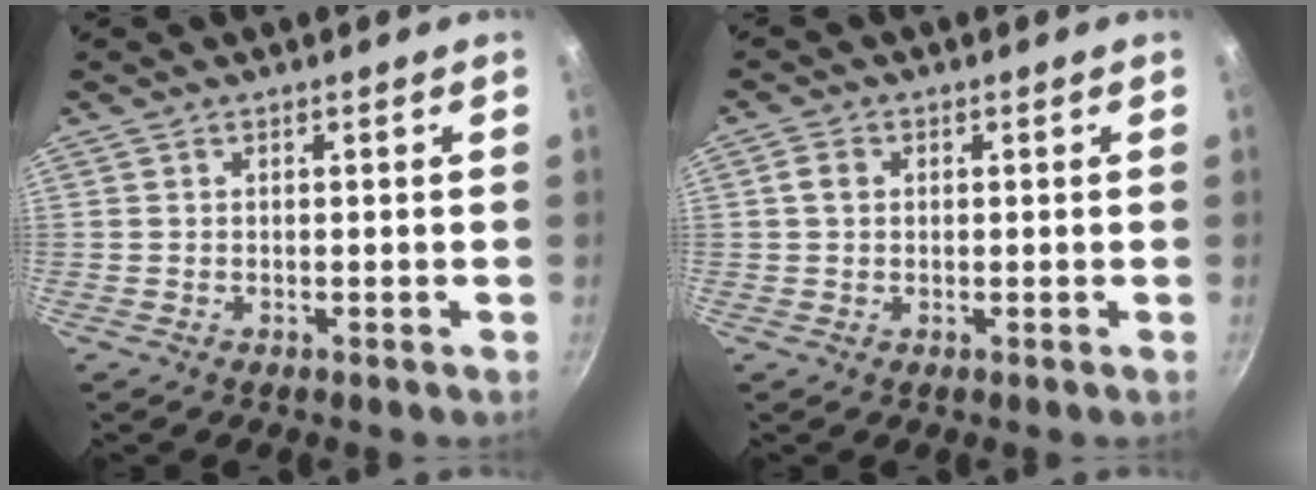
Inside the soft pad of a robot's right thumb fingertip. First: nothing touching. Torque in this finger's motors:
{"motor_torque": [0.38, 0.77, 0.34, -0.15, 0.01]}